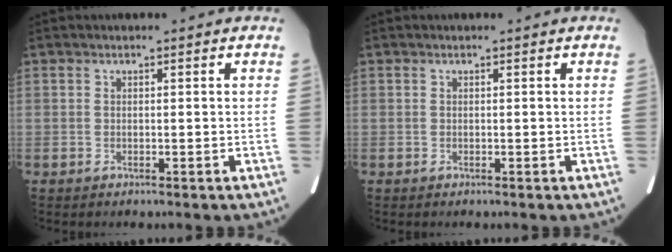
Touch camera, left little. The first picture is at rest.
{"total": 0.0}